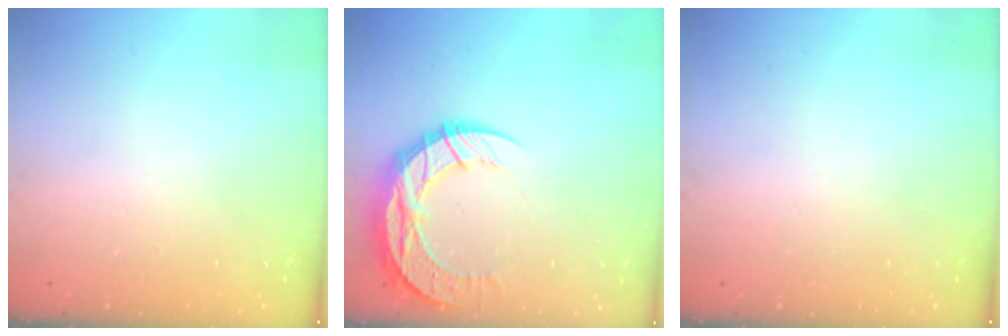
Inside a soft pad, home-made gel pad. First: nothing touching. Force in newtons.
{"total": 13.1, "press": 13.1, "slide": 0.9}
{"total": 0.0}